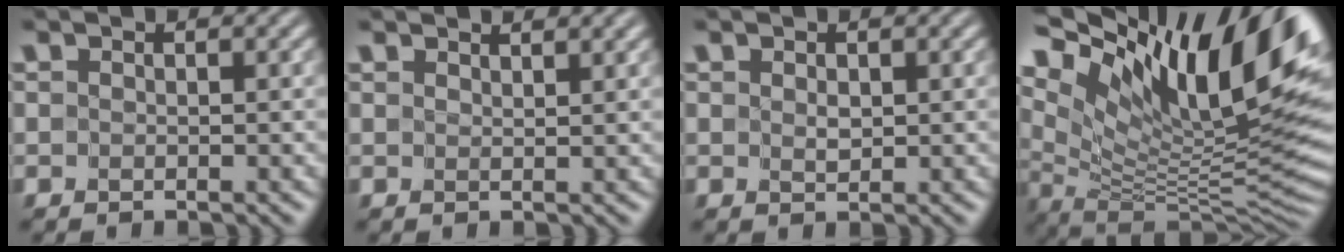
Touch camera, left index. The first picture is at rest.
{"total": 1.2, "force": [1.2, 0.0, 0.3], "torque": [-0.008, 0.000, 0.019]}
{"total": 0.9, "force": [0.3, 0.6, 0.6], "torque": [-0.015, 0.001, 0.008]}
{"total": 17.5, "force": [9.3, 6.0, 13.6], "torque": [-0.233, 0.032, 0.166]}